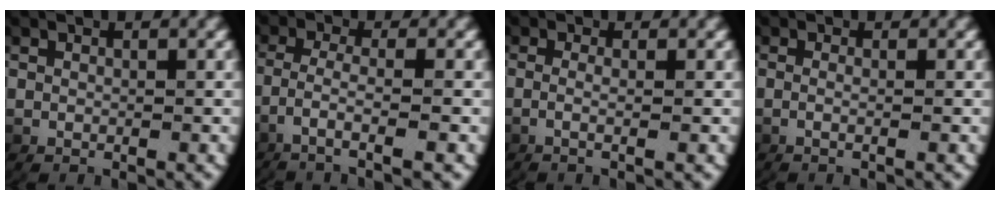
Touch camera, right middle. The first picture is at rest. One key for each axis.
{"total": 4.2, "fx": -2.3, "fy": 0.6, "fz": 3.4, "tx": -0.077, "ty": -0.014, "tz": -0.030}
{"total": 1.8, "fx": -0.3, "fy": -0.2, "fz": 1.8, "tx": -0.050, "ty": -0.009, "tz": -0.003}
{"total": 1.4, "fx": -0.5, "fy": -0.3, "fz": 1.2, "tx": -0.037, "ty": -0.008, "tz": -0.006}